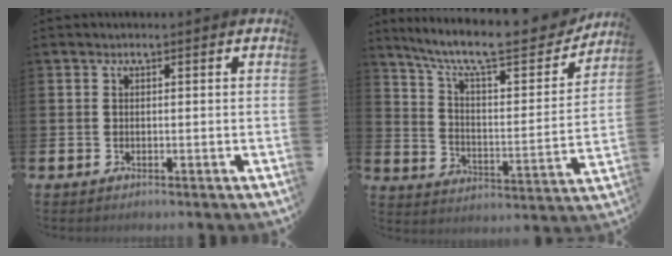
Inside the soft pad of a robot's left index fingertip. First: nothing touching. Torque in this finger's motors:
{"motor_torque": [0.88, -1.25, 0.57, 0.21]}